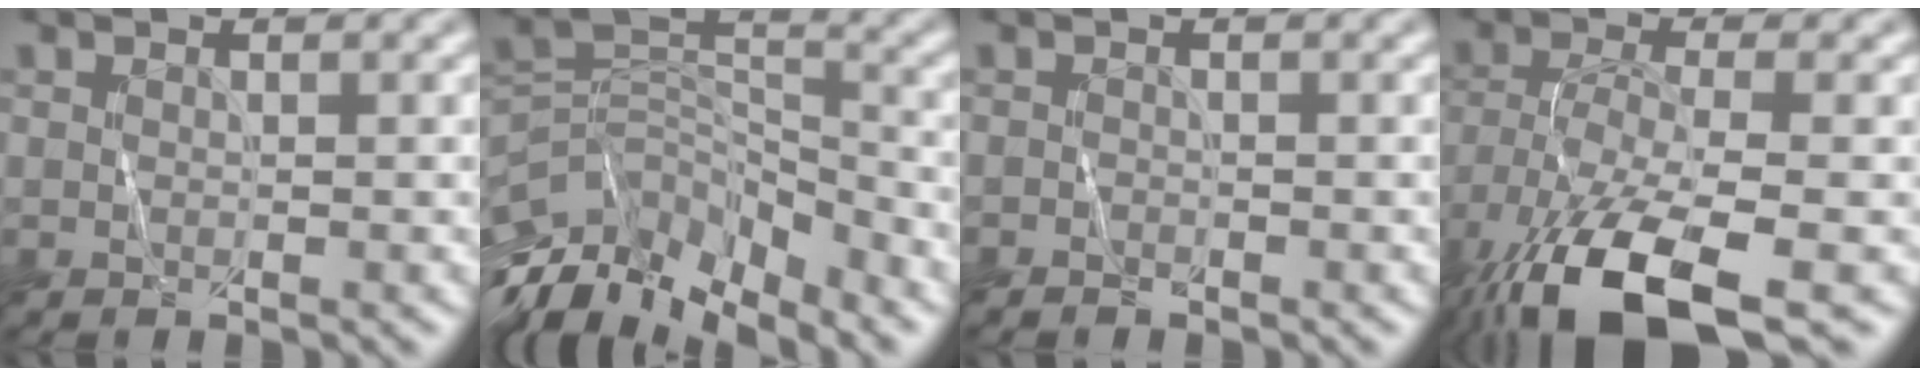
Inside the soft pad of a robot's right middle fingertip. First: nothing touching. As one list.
[{"total": 11.0, "force": [-8.3, 5.0, 5.3], "torque": [-0.115, 0.003, -0.143]}, {"total": 0.6, "force": [-0.6, 0.0, -0.1], "torque": [0.001, -0.001, -0.012]}, {"total": 12.5, "force": [-7.6, 4.2, 9.0], "torque": [-0.198, -0.030, -0.139]}]